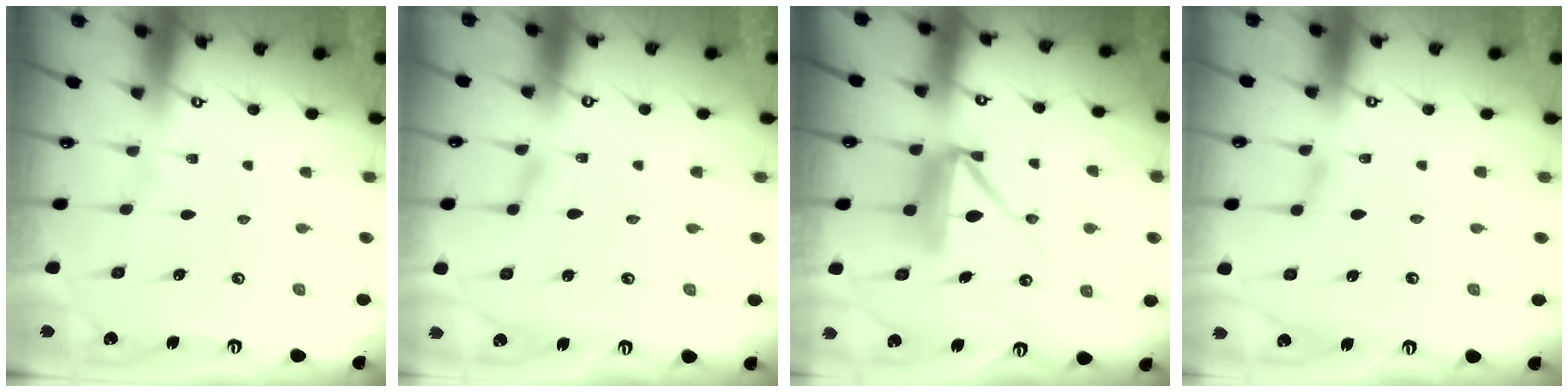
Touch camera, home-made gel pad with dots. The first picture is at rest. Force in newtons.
{"total": 1.1, "press": 1.1, "slide": 0.1}
{"total": 10.8, "press": 10.7, "slide": 1.1}
{"total": 2.8, "press": 2.8, "slide": 0.3}